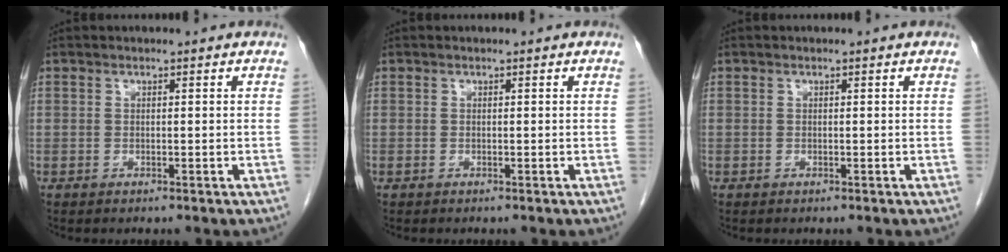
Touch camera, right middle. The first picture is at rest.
{"total": 0.0}
{"total": 0.0}